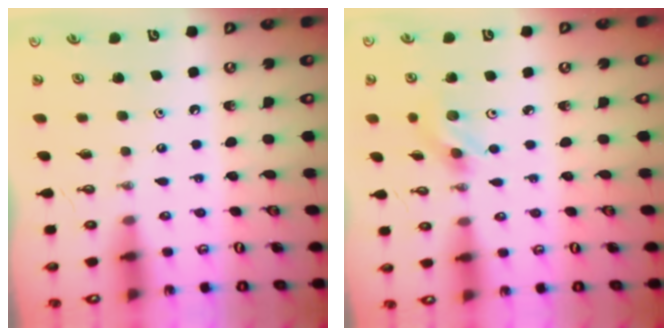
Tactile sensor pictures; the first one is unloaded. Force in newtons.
{"total": 3.6, "press": 3.5, "slide": 1.0}